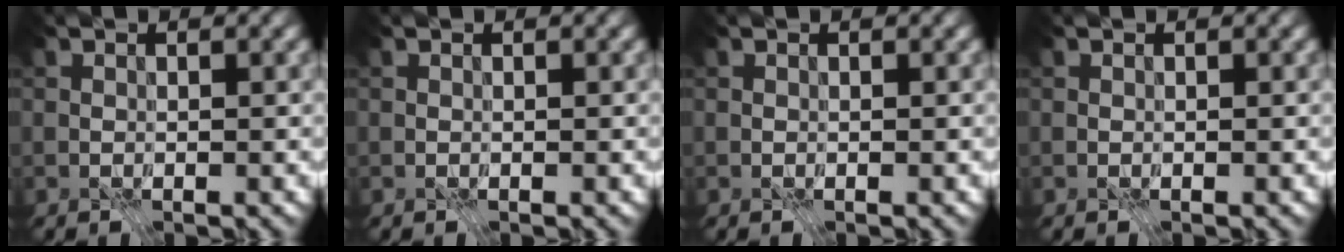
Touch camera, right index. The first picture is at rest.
{"total": 0.0}
{"total": 0.0}
{"total": 0.0}